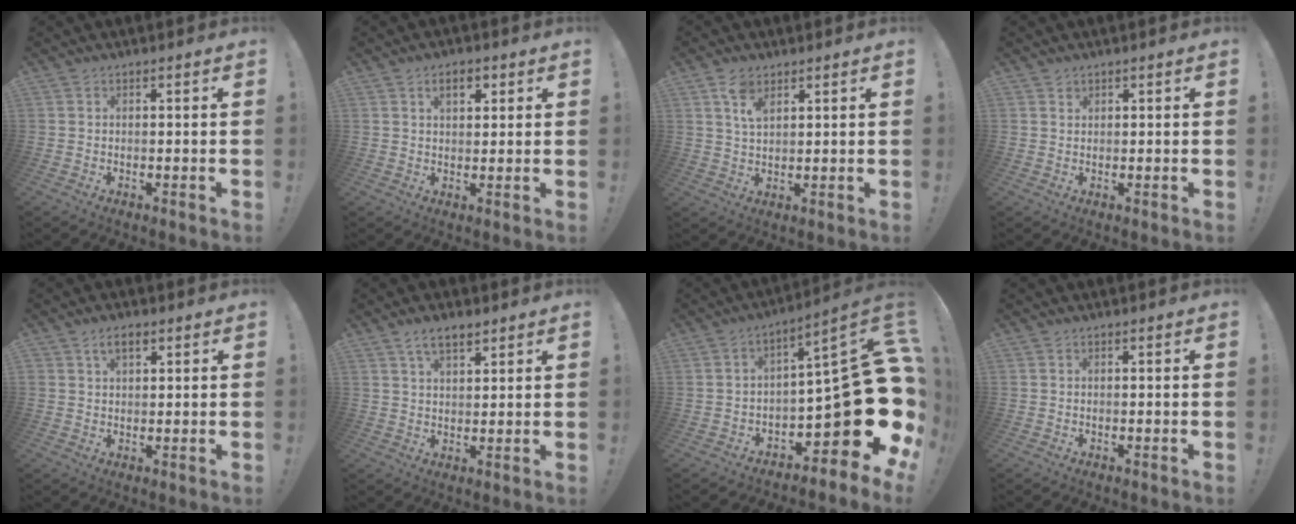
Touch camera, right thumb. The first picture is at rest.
{"total": 4.6, "force": [2.2, 2.6, 3.1], "torque": [-0.046, 0.000, 0.036]}
{"total": 5.9, "force": [3.5, 3.0, 3.8], "torque": [-0.065, -0.011, 0.063]}
{"total": 1.0, "force": [0.8, 0.6, 0.1], "torque": [0.003, -0.002, 0.015]}
{"total": 3.7, "force": [1.9, 2.1, 2.4], "torque": [-0.045, 0.003, 0.034]}
{"total": 5.9, "force": [4.0, 2.6, 3.4], "torque": [-0.058, -0.012, 0.074]}
{"total": 23.5, "force": [-4.4, 8.5, 21.4], "torque": [-0.277, -0.012, -0.054]}
{"total": 0.0}